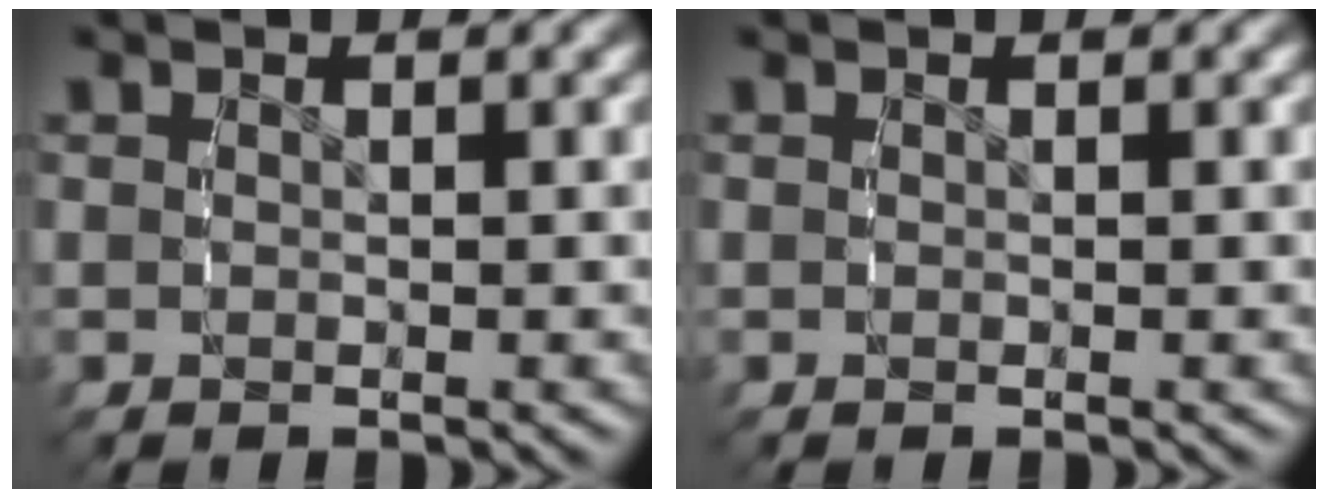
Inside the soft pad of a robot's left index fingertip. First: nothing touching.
{"total": 0.0}